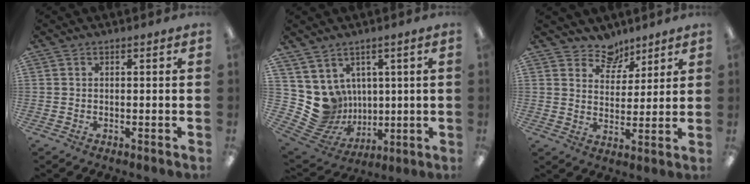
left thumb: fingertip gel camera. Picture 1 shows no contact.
{"total": 9.9, "force": [2.5, 9.4, 1.7], "torque": [-0.073, -0.039, 0.059]}
{"total": 7.8, "force": [6.4, 4.4, 1.0], "torque": [-0.009, -0.048, 0.116]}